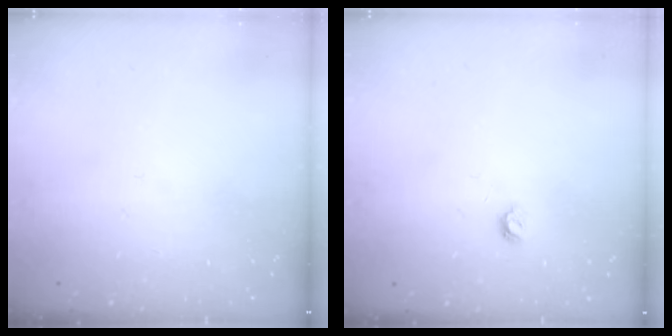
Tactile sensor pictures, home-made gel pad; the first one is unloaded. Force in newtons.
{"total": 3.8, "press": 3.7, "slide": 0.6}